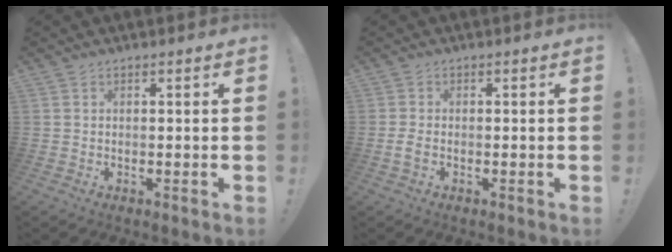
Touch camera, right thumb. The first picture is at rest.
{"total": 2.1, "force": [-0.8, 1.2, 1.6], "torque": [-0.040, 0.006, -0.013]}